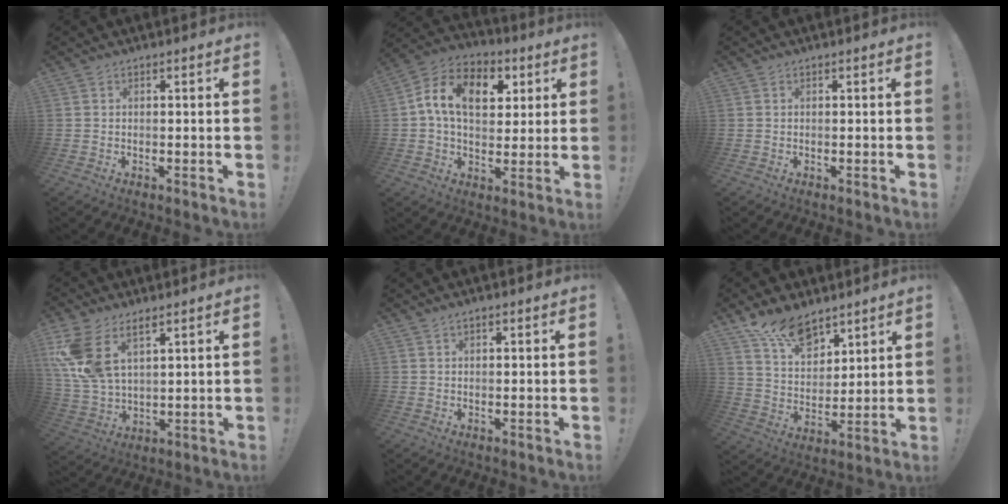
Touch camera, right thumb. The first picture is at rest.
{"total": 14.9, "force": [4.3, 10.0, 10.1], "torque": [-0.156, -0.003, 0.082]}
{"total": 0.0}
{"total": 11.4, "force": [6.8, 5.9, 7.0], "torque": [-0.152, -0.029, 0.133]}
{"total": 1.0, "force": [0.8, 0.3, 0.6], "torque": [-0.009, -0.002, 0.014]}
{"total": 12.8, "force": [9.3, 6.9, 5.4], "torque": [-0.102, -0.058, 0.179]}